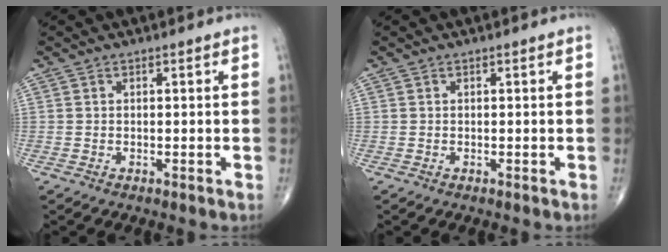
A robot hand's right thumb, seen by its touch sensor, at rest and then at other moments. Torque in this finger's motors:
{"motor_torque": [0.03, 0.04, -0.02, 0.02, 0.00]}